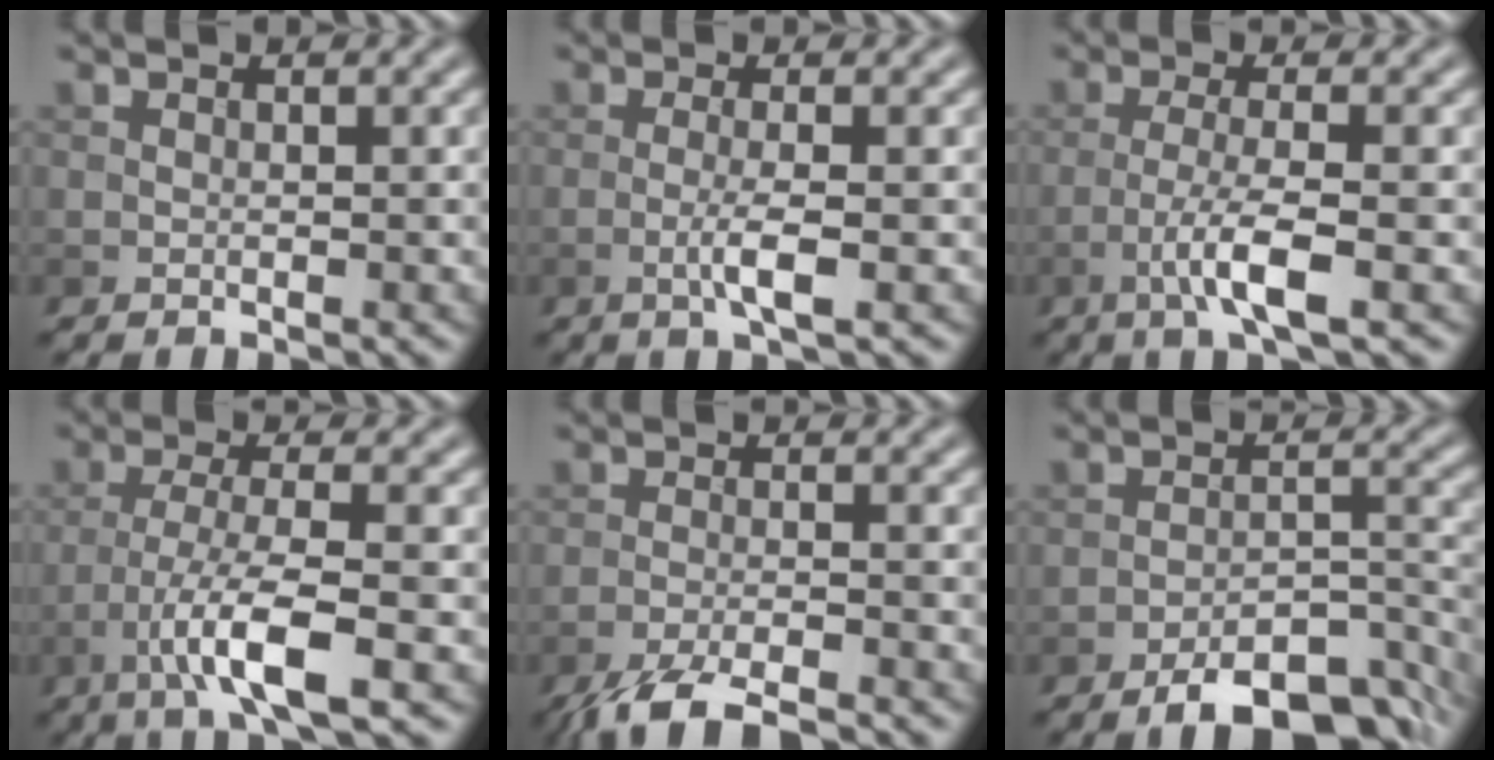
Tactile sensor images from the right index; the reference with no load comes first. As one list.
[{"total": 2.7, "force": [-0.7, 0.3, 2.6], "torque": [-0.050, 0.001, -0.019]}, {"total": 4.2, "force": [-1.7, 0.6, 3.8], "torque": [-0.073, 0.006, -0.039]}, {"total": 6.2, "force": [-2.7, 1.2, 5.5], "torque": [-0.100, 0.002, -0.056]}, {"total": 5.5, "force": [-4.5, 0.9, 3.1], "torque": [-0.051, -0.008, -0.088]}, {"total": 8.8, "force": [-6.7, 2.9, 4.9], "torque": [-0.065, 0.003, -0.108]}]